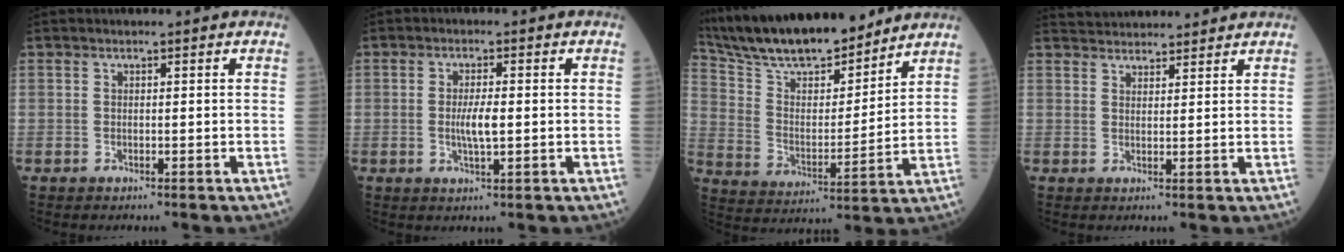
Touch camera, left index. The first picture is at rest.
{"total": 3.5, "force": [-0.4, 0.6, 3.5], "torque": [-0.068, -0.007, -0.008]}
{"total": 18.7, "force": [16.6, 3.3, 7.9], "torque": [-0.147, 0.009, 0.287]}
{"total": 8.4, "force": [8.1, 1.5, 1.6], "torque": [-0.021, 0.028, 0.113]}